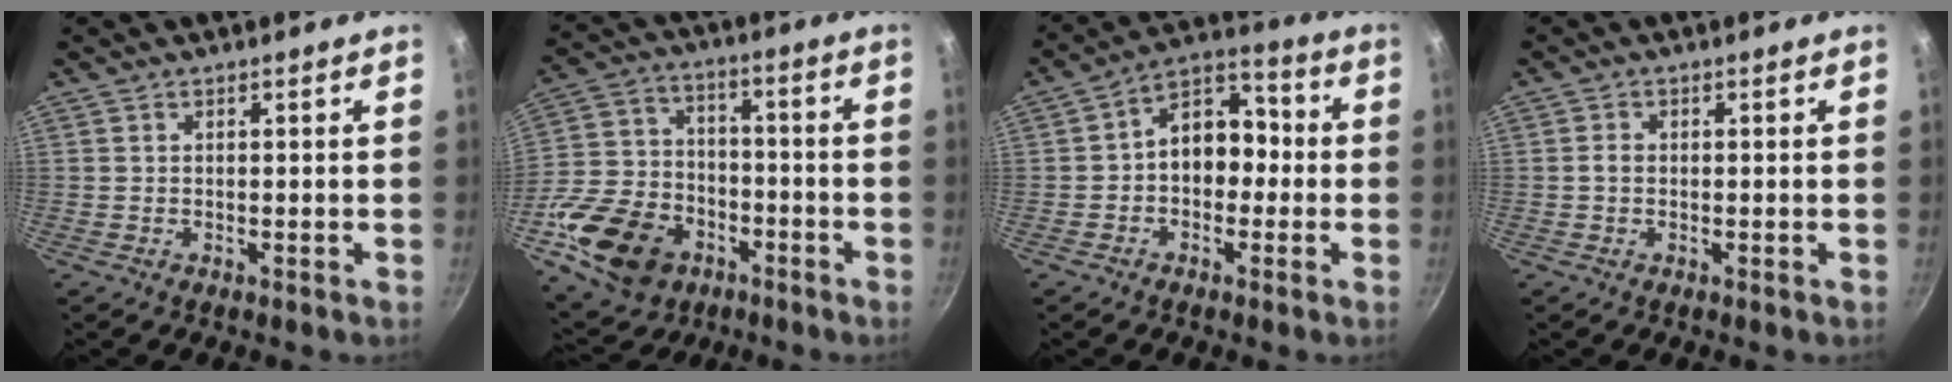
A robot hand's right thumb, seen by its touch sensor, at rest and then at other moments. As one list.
[{"total": 19.1, "force": [-8.6, 13.6, 10.2], "torque": [-0.188, 0.045, -0.151]}, {"total": 10.8, "force": [-0.5, 7.5, 7.8], "torque": [-0.084, 0.043, -0.024]}, {"total": 1.3, "force": [-0.2, 1.0, 0.8], "torque": [-0.012, 0.002, -0.004]}]